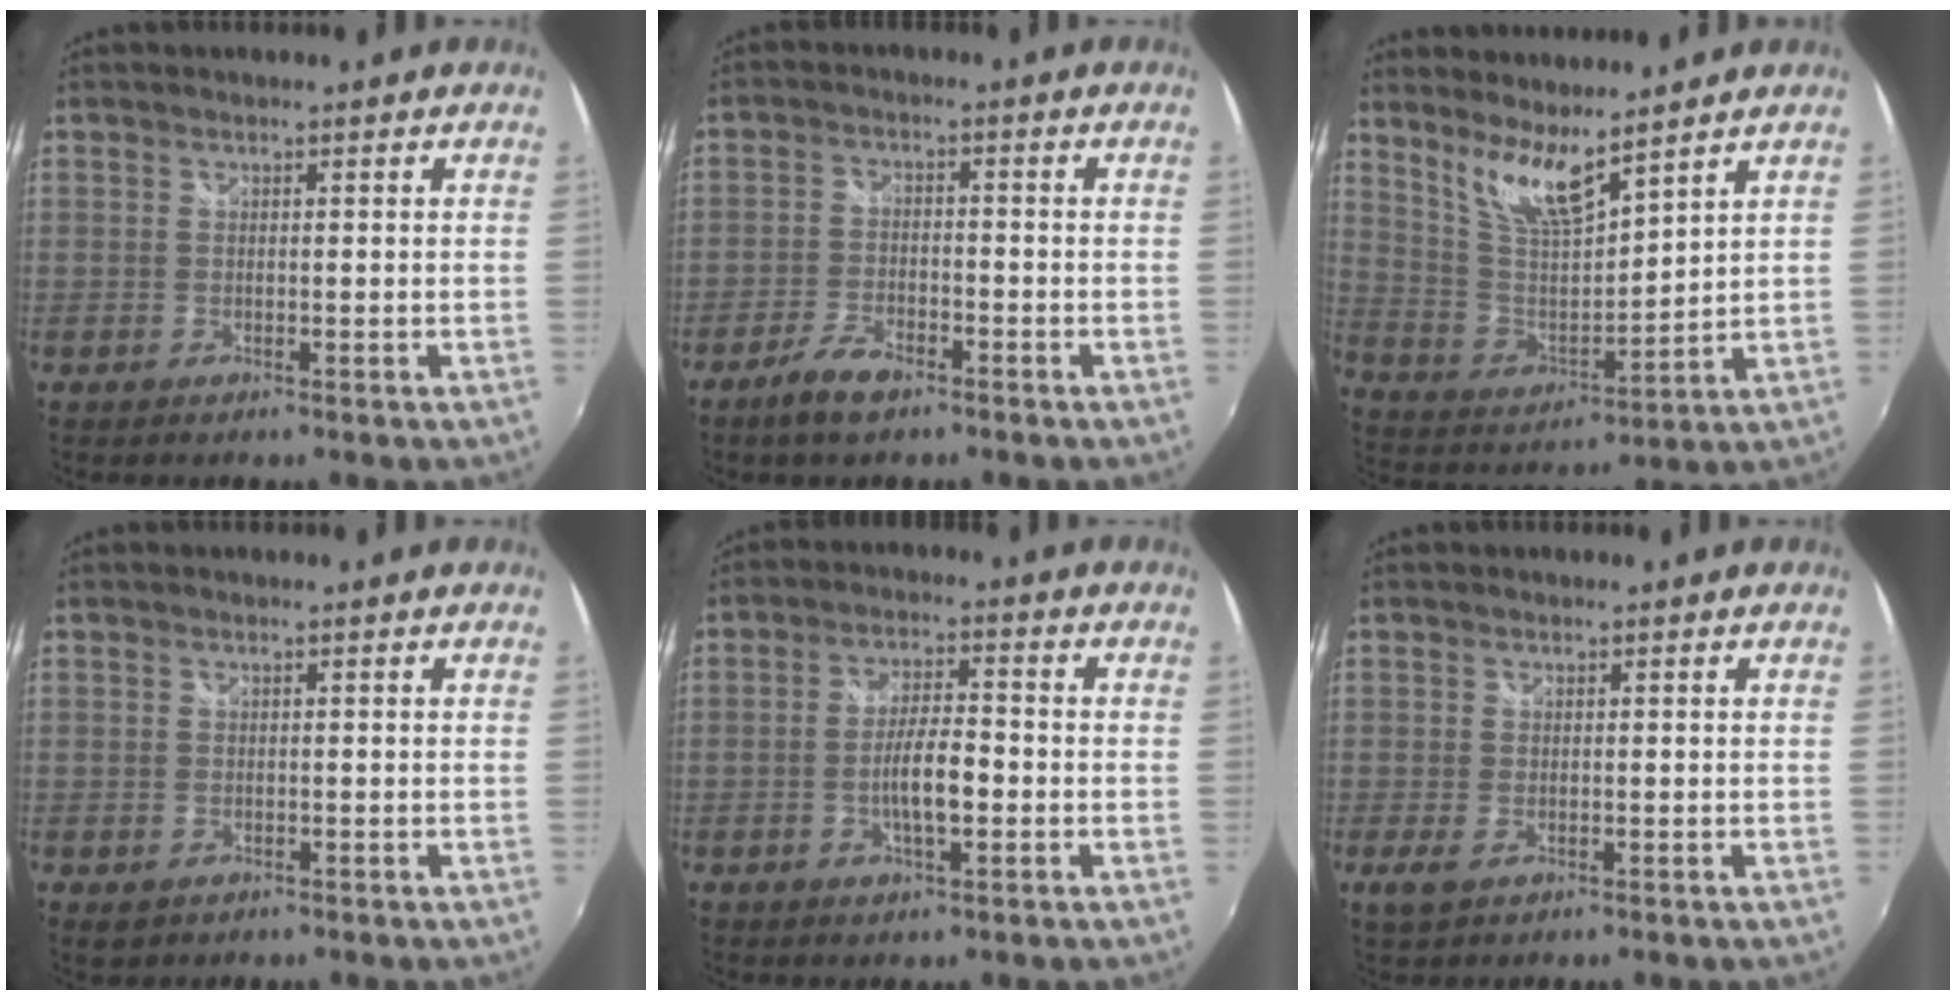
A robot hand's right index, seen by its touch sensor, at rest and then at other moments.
{"total": 5.7, "force": [-4.1, 2.2, 3.3], "torque": [-0.083, -0.005, -0.079]}
{"total": 10.1, "force": [7.8, 1.9, 6.1], "torque": [-0.115, -0.014, 0.161]}
{"total": 1.9, "force": [-0.8, 1.6, 0.7], "torque": [-0.016, -0.006, -0.011]}
{"total": 6.5, "force": [-1.9, 1.7, 6.0], "torque": [-0.111, 0.001, -0.029]}
{"total": 2.5, "force": [-1.0, 1.4, 1.8], "torque": [-0.038, -0.009, -0.017]}